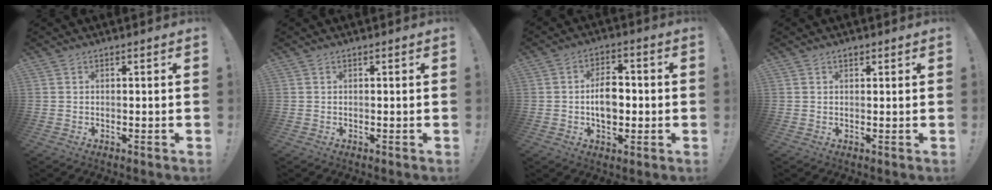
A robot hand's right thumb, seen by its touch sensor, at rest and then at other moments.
{"total": 0.0}
{"total": 9.0, "force": [-0.9, 5.8, 6.8], "torque": [-0.117, 0.006, -0.020]}
{"total": 0.8, "force": [0.6, 0.4, 0.4], "torque": [-0.001, -0.003, 0.010]}